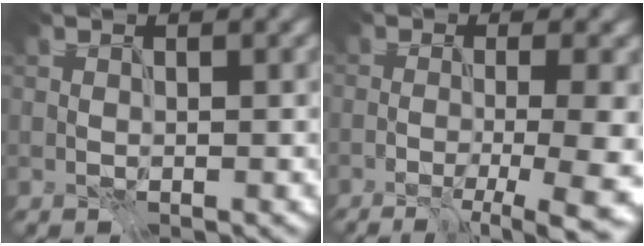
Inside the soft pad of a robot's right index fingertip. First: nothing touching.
{"total": 8.7, "force": [-2.2, 2.3, 8.1], "torque": [-0.066, -0.008, -0.024]}